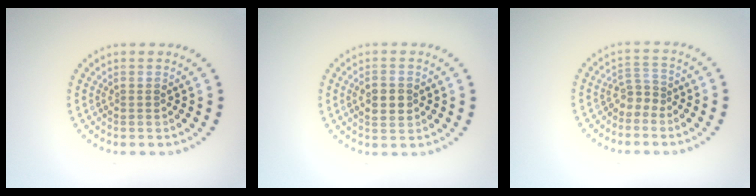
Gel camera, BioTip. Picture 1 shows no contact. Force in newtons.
{"total": 2.7, "press": 2.7, "slide": 0.1}
{"total": 1.7, "press": 1.2, "slide": 1.3}